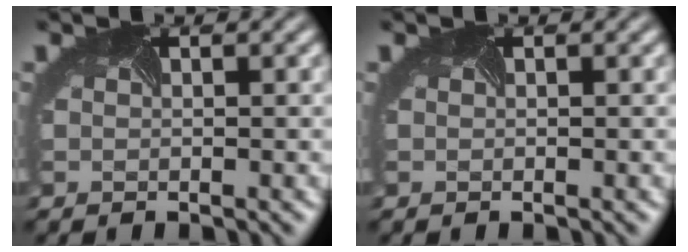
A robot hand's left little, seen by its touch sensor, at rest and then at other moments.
{"total": 0.0}